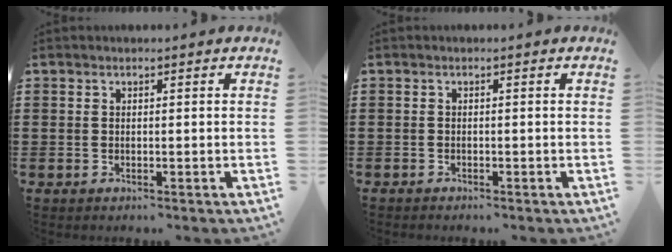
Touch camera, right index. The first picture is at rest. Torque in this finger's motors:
{"motor_torque": [-0.01, -0.02, -0.02, 0.01]}